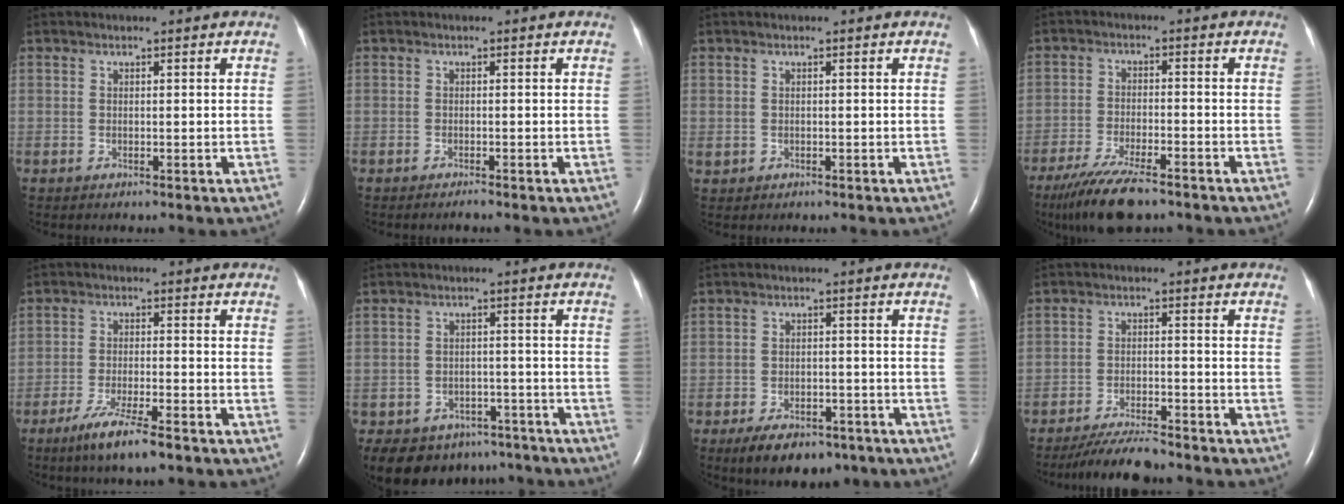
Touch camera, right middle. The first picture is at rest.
{"total": 0.8, "force": [-0.7, -0.1, 0.3], "torque": [-0.010, -0.002, -0.011]}
{"total": 0.8, "force": [0.0, 0.7, 0.2], "torque": [-0.005, 0.002, 0.007]}
{"total": 10.2, "force": [-7.8, 2.0, 6.3], "torque": [-0.116, -0.025, -0.132]}
{"total": 7.2, "force": [-4.9, 0.5, 5.3], "torque": [-0.104, -0.015, -0.086]}
{"total": 11.7, "force": [-8.8, 7.2, 2.5], "torque": [-0.044, 0.011, -0.105]}
{"total": 8.4, "force": [-6.0, 4.0, 4.2], "torque": [-0.065, 0.001, -0.088]}
{"total": 7.5, "force": [-6.9, 0.7, 2.9], "torque": [-0.052, -0.020, -0.118]}